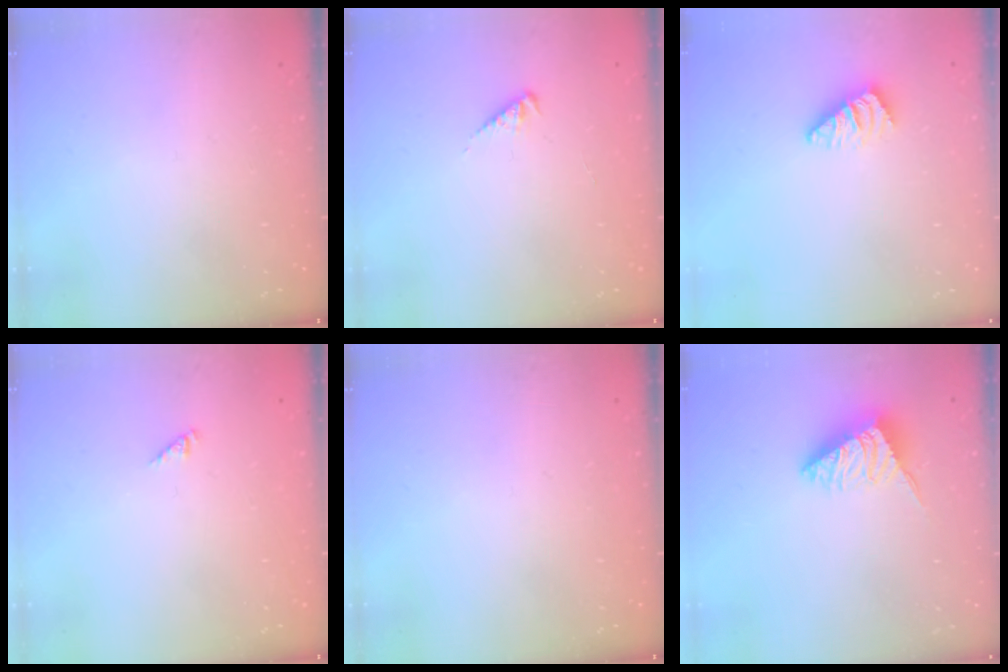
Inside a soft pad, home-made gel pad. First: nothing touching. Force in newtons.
{"total": 2.6, "press": 2.6, "slide": 0.4}
{"total": 1.1, "press": 1.0, "slide": 0.3}
{"total": 0.0}
{"total": 0.0}
{"total": 2.9, "press": 2.9, "slide": 0.5}